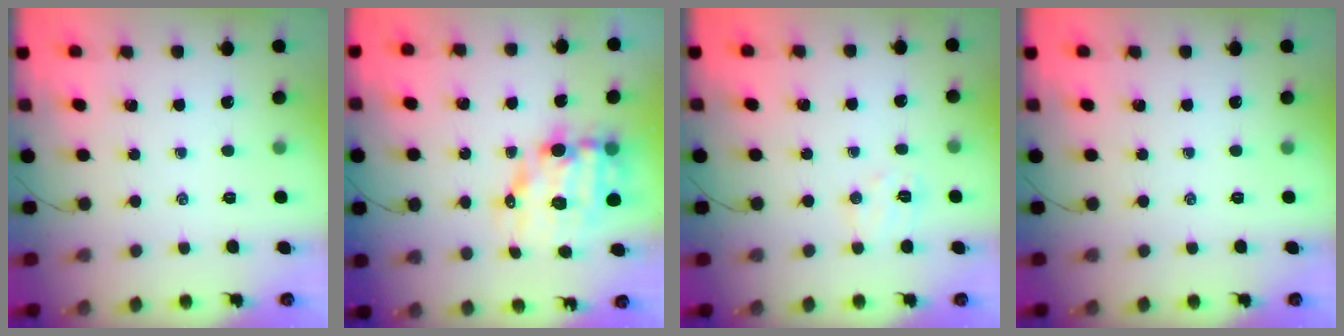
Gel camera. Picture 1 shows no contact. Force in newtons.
{"total": 12.5, "press": 12.2, "slide": 2.8}
{"total": 6.3, "press": 6.2, "slide": 1.1}
{"total": 0.0}